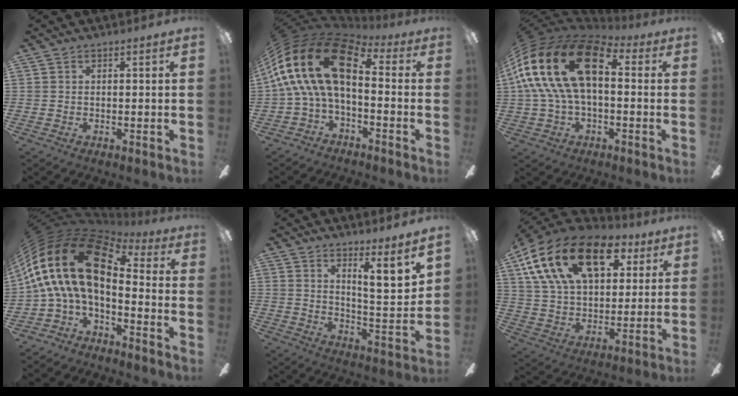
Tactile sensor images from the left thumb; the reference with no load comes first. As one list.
[{"total": 19.8, "force": [3.4, 10.3, 16.6], "torque": [-0.342, -0.002, 0.062]}, {"total": 22.7, "force": [5.3, 12.0, 18.6], "torque": [-0.369, 0.000, 0.089]}, {"total": 19.6, "force": [3.0, 10.3, 16.4], "torque": [-0.351, -0.016, 0.049]}, {"total": 10.0, "force": [6.5, 1.9, 7.3], "torque": [-0.097, -0.050, 0.102]}, {"total": 23.4, "force": [11.6, 13.5, 15.1], "torque": [-0.271, -0.046, 0.200]}]